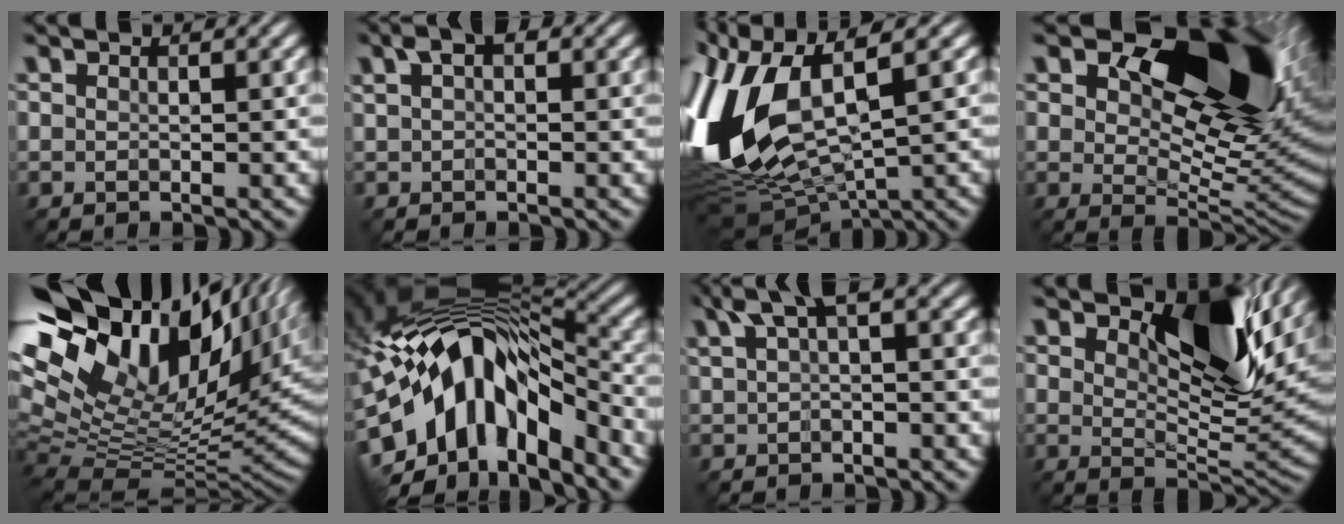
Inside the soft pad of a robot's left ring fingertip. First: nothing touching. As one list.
[{"total": 2.1, "force": [1.0, 1.0, 1.5], "torque": [-0.023, 0.009, 0.014]}, {"total": 13.4, "force": [1.8, 6.5, 11.6], "torque": [-0.276, 0.000, 0.041]}, {"total": 16.3, "force": [6.7, 7.9, 12.6], "torque": [-0.163, 0.007, 0.102]}, {"total": 19.9, "force": [8.8, 9.9, 14.9], "torque": [-0.275, 0.034, 0.163]}, {"total": 15.1, "force": [-4.3, 7.9, 12.2], "torque": [-0.197, 0.029, -0.081]}, {"total": 3.7, "force": [1.7, 1.1, 3.1], "torque": [-0.052, 0.012, 0.026]}, {"total": 8.7, "force": [4.3, 3.5, 6.7], "torque": [-0.102, -0.006, 0.070]}]